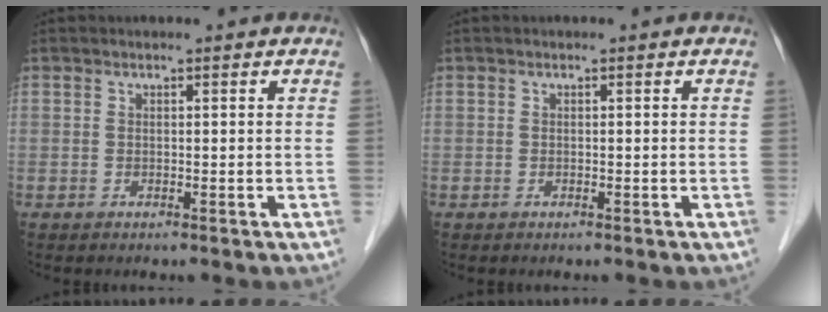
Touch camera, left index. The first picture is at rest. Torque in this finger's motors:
{"motor_torque": [-0.12, 0.11, 0.00, 0.00]}